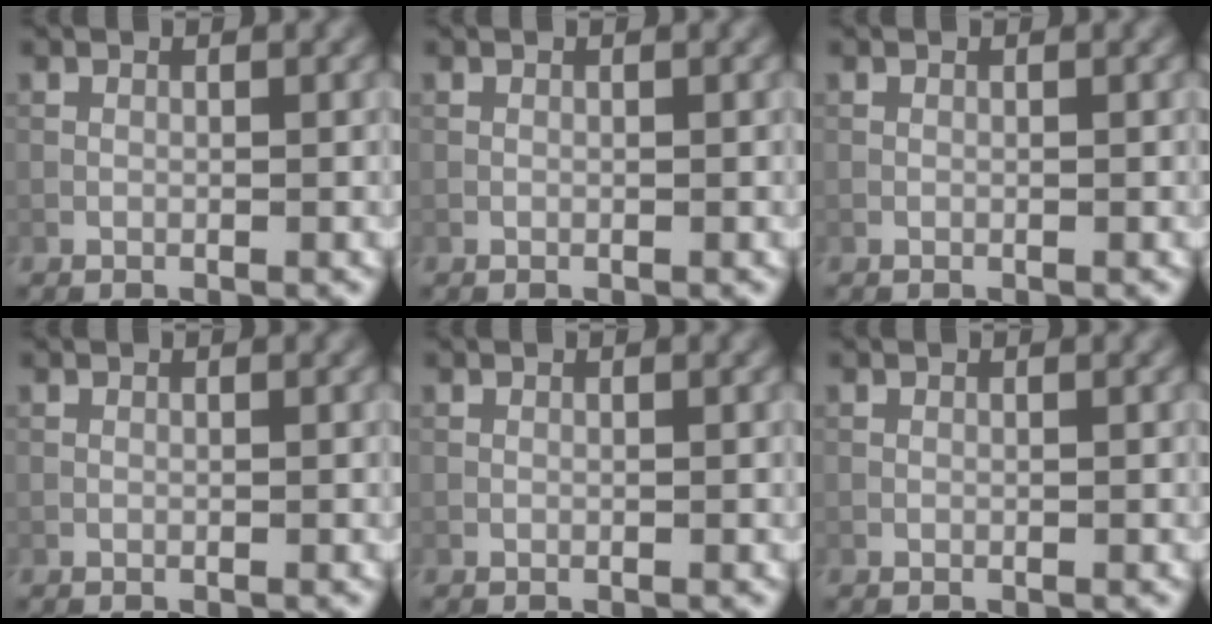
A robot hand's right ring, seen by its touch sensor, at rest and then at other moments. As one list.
[{"total": 0.0}, {"total": 0.0}, {"total": 0.0}, {"total": 0.0}, {"total": 0.0}]